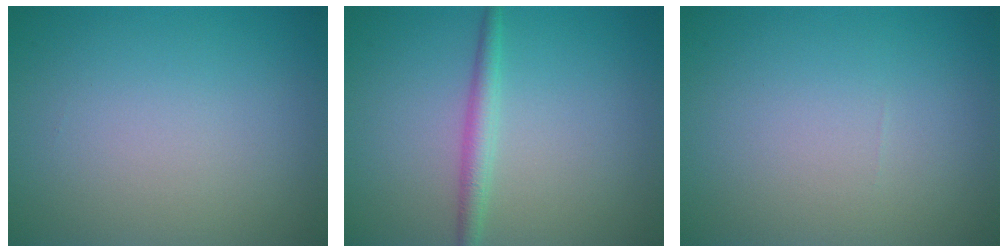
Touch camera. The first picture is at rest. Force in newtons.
{"total": 2.0, "press": 2.0, "slide": 0.0}
{"total": 0.0}